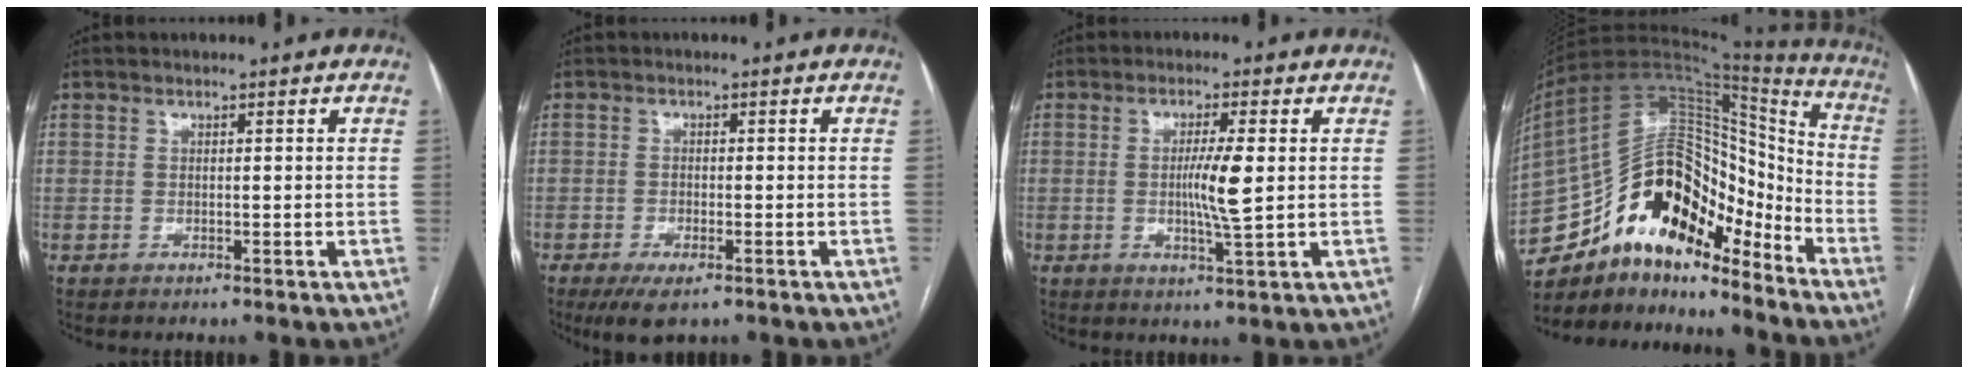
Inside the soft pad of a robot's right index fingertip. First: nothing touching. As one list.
[{"total": 4.7, "force": [-2.9, 1.5, 3.4], "torque": [-0.061, -0.009, -0.043]}, {"total": 5.7, "force": [0.2, -0.1, 5.7], "torque": [-0.104, -0.009, 0.002]}, {"total": 24.4, "force": [-16.7, 9.7, 14.9], "torque": [-0.312, 0.037, -0.285]}]